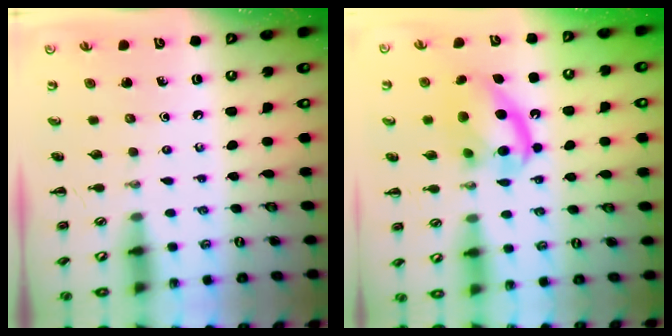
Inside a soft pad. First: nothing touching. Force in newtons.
{"total": 15.0, "press": 14.8, "slide": 2.5}